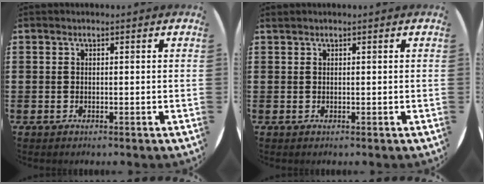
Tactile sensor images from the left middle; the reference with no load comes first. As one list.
[{"total": 0.0}]